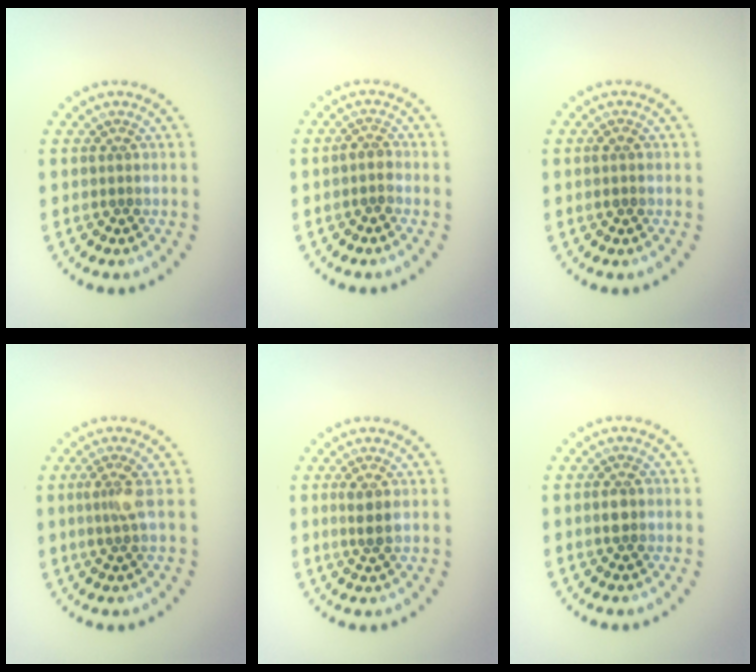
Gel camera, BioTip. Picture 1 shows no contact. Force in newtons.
{"total": 1.3, "press": 1.1, "slide": 0.5}
{"total": 0.9, "press": 0.8, "slide": 0.2}
{"total": 2.0, "press": 1.5, "slide": 1.3}
{"total": 1.7, "press": 1.5, "slide": 0.8}
{"total": 1.3, "press": 1.3, "slide": 0.3}